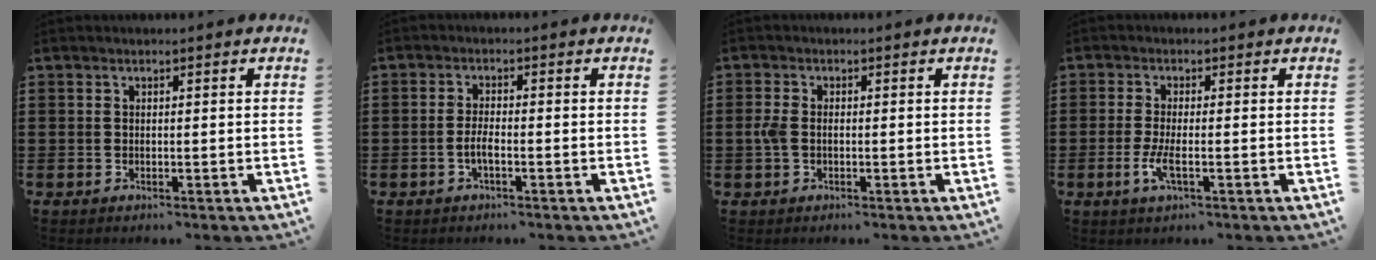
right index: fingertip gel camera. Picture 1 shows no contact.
{"total": 2.5, "force": [-1.0, 0.6, 2.3], "torque": [-0.049, 0.000, -0.020]}
{"total": 2.3, "force": [-0.5, 1.3, 1.8], "torque": [-0.051, -0.002, -0.014]}
{"total": 3.7, "force": [-1.3, 0.8, 3.4], "torque": [-0.076, -0.007, -0.029]}